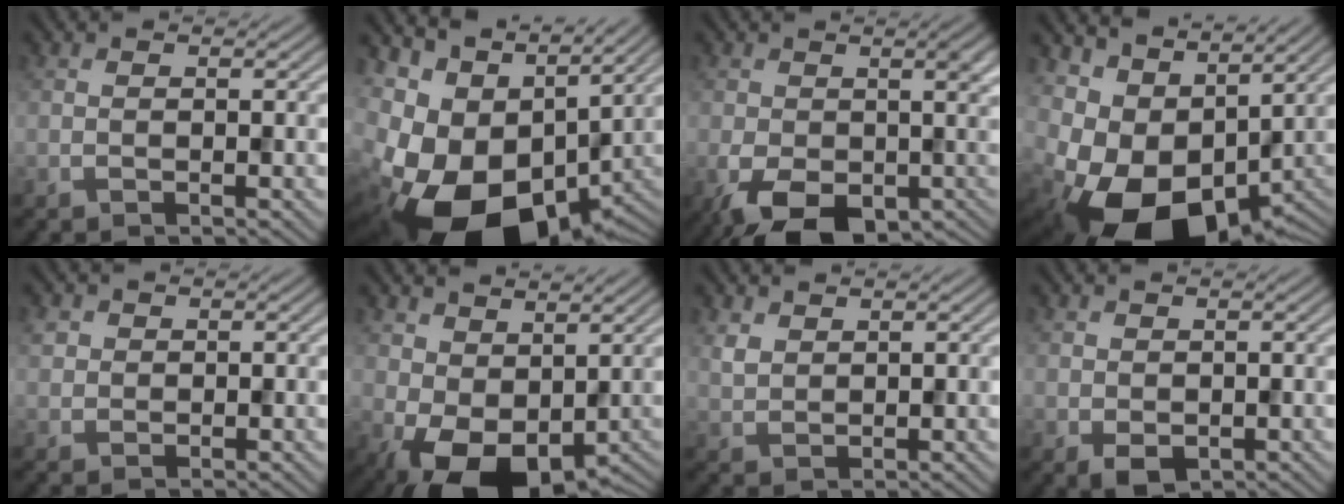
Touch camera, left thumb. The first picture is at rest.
{"total": 18.0, "force": [-4.3, 11.7, 12.9], "torque": [-0.256, -0.040, -0.042]}
{"total": 10.5, "force": [-2.8, 5.9, 8.2], "torque": [-0.133, -0.037, -0.027]}
{"total": 13.6, "force": [-0.6, 9.4, 9.9], "torque": [-0.184, -0.035, 0.029]}
{"total": 1.8, "force": [0.7, 1.6, 0.5], "torque": [-0.015, -0.001, 0.013]}
{"total": 9.7, "force": [0.5, 6.1, 7.5], "torque": [-0.138, -0.022, 0.024]}
{"total": 2.2, "force": [1.6, 1.2, 1.0], "torque": [-0.027, -0.001, 0.038]}
{"total": 1.8, "force": [0.1, 1.4, 1.1], "torque": [-0.025, -0.005, 0.009]}